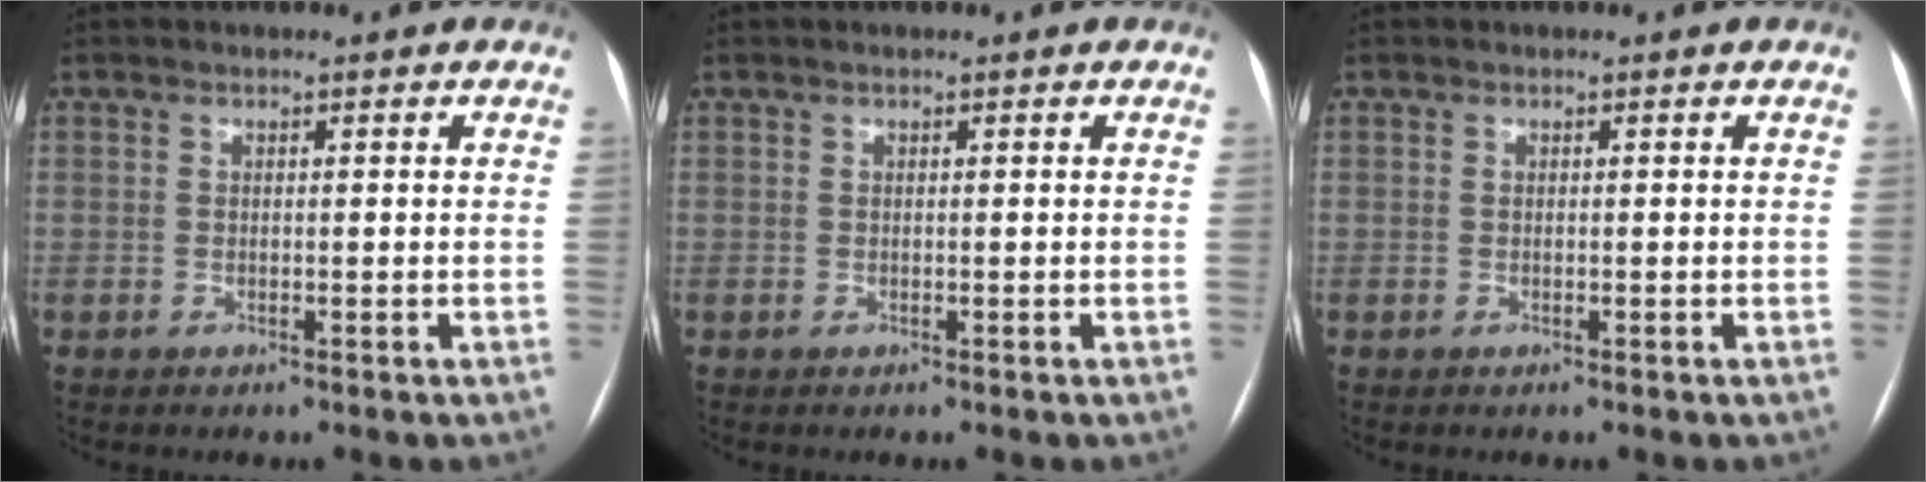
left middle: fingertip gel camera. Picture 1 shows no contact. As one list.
[{"total": 0.0}, {"total": 0.0}]